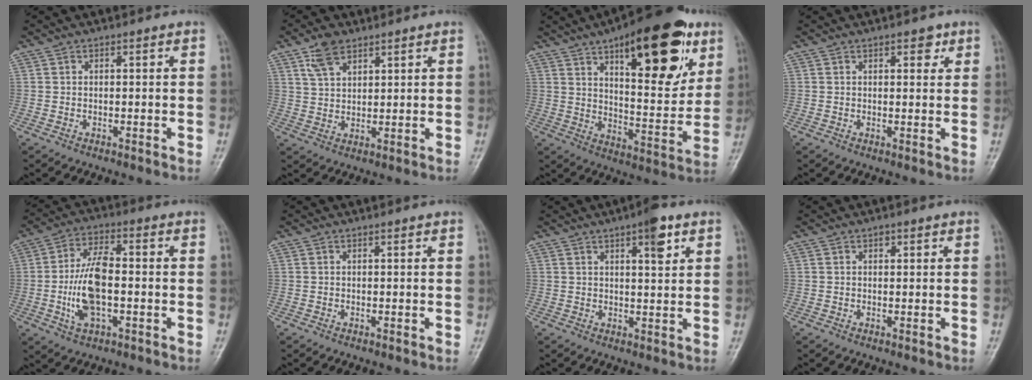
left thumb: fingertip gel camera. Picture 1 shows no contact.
{"total": 5.7, "force": [3.6, 3.2, 3.1], "torque": [-0.047, -0.015, 0.072]}
{"total": 24.4, "force": [11.9, 9.5, 19.0], "torque": [-0.235, -0.041, 0.179]}
{"total": 2.7, "force": [1.4, 1.4, 1.8], "torque": [-0.009, -0.004, 0.018]}
{"total": 11.4, "force": [-1.7, 5.1, 10.1], "torque": [-0.200, 0.016, -0.032]}
{"total": 0.0}
{"total": 5.9, "force": [3.0, 1.7, 4.8], "torque": [-0.057, -0.012, 0.039]}
{"total": 1.1, "force": [0.5, 0.7, 0.7], "torque": [-0.003, 0.000, 0.005]}